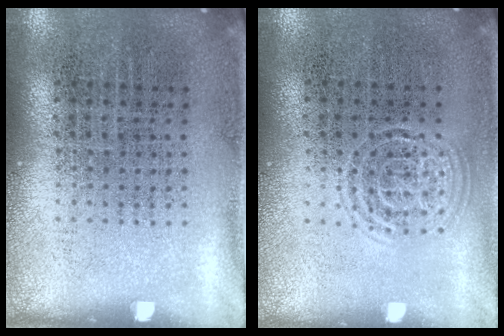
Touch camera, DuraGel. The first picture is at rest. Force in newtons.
{"total": 1.5, "press": 1.4, "slide": 0.1}